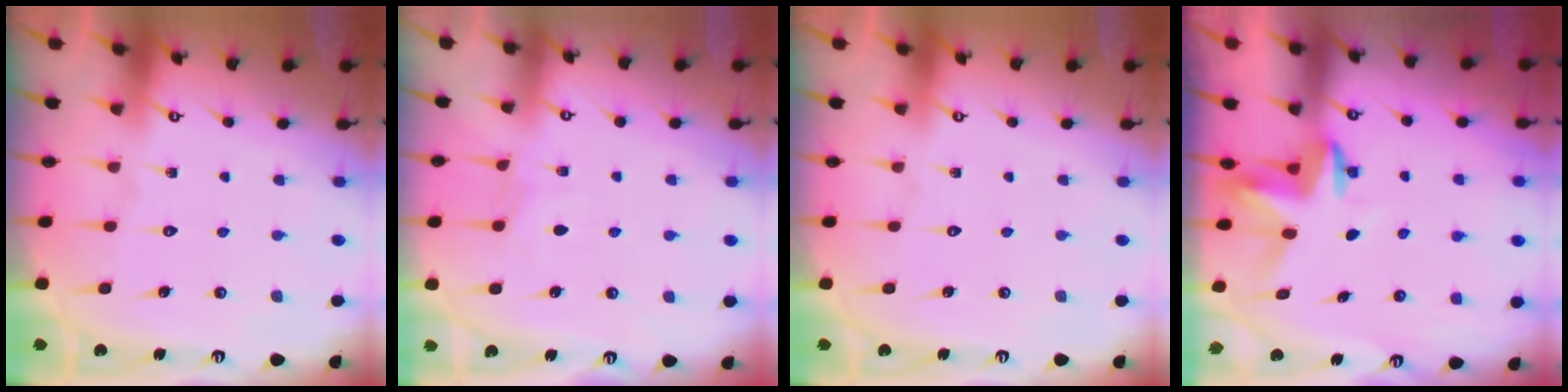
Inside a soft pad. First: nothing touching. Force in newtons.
{"total": 3.6, "press": 3.5, "slide": 0.5}
{"total": 0.0}
{"total": 3.7, "press": 3.6, "slide": 0.3}